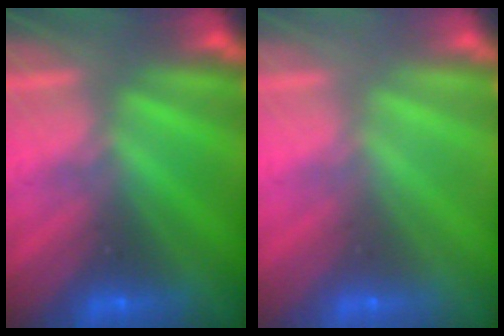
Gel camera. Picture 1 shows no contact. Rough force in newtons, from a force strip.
{"total": 3.5}